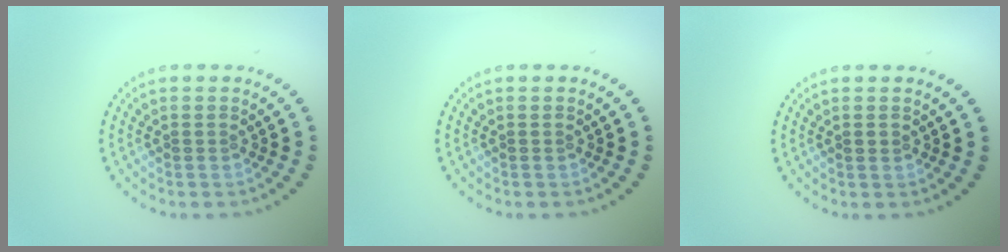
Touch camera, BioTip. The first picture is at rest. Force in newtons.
{"total": 0.0}
{"total": 0.7, "press": 0.7, "slide": 0.1}